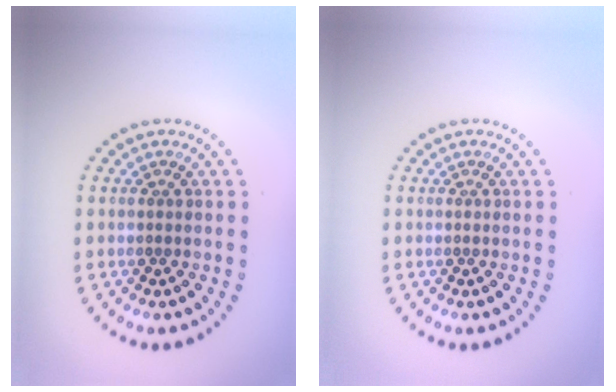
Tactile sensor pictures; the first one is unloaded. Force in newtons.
{"total": 0.0}